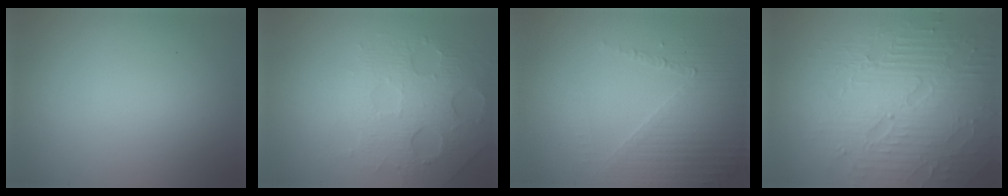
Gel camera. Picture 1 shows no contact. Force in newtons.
{"total": 4.9, "press": 4.1, "slide": 2.7}
{"total": 4.5, "press": 3.2, "slide": 3.1}
{"total": 8.4, "press": 6.0, "slide": 5.9}